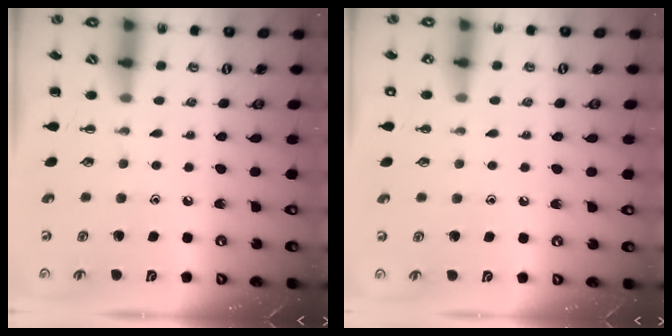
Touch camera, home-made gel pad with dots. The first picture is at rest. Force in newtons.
{"total": 1.4, "press": 1.4, "slide": 0.1}